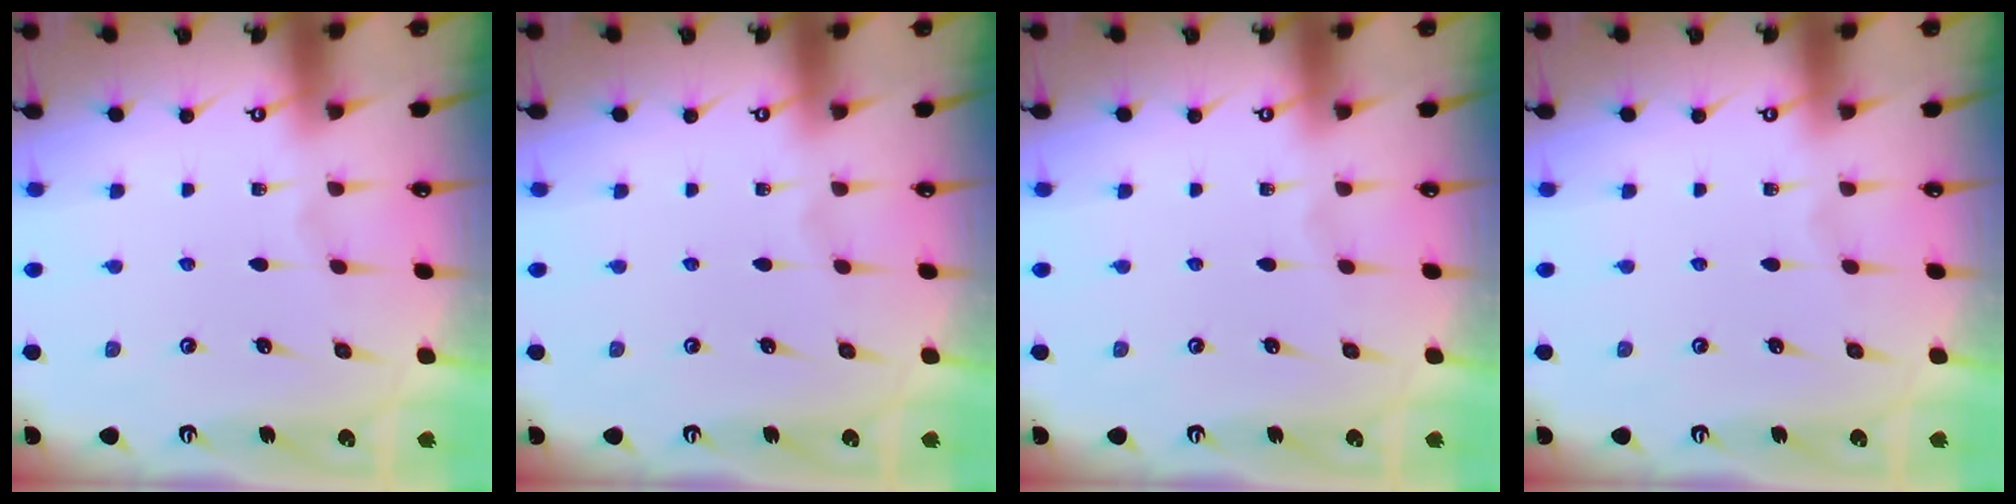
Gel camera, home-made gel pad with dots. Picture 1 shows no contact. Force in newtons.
{"total": 0.0}
{"total": 0.0}
{"total": 0.0}